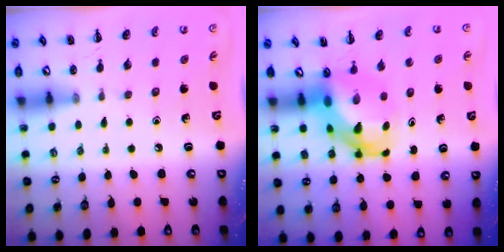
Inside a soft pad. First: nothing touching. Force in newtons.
{"total": 6.3, "press": 6.2, "slide": 1.4}